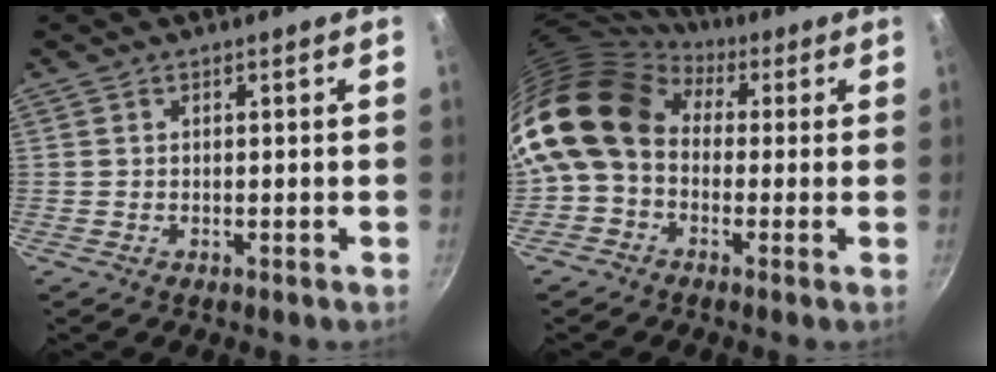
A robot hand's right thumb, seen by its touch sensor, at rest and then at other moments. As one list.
[{"total": 14.4, "force": [1.5, 11.1, 9.0], "torque": [-0.161, 0.031, 0.002]}]